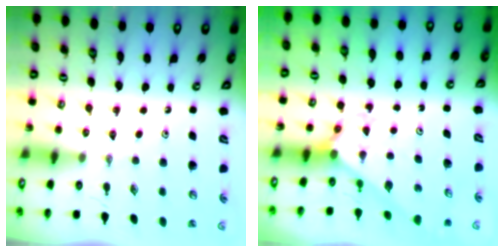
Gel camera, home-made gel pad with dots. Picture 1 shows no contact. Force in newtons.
{"total": 2.1, "press": 2.1, "slide": 0.2}